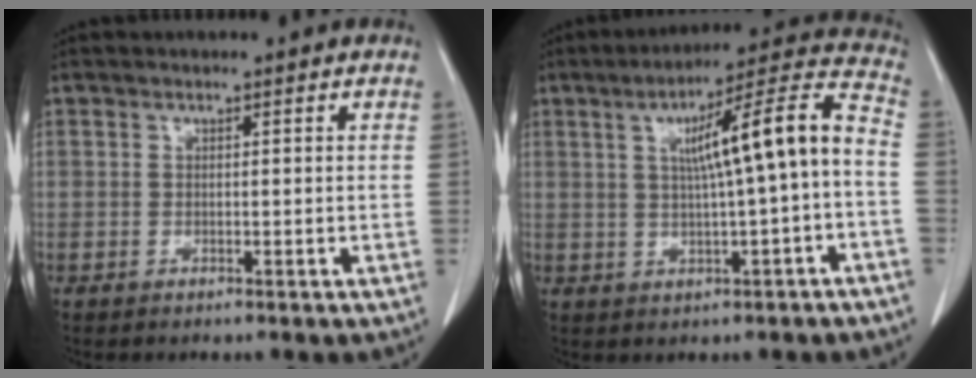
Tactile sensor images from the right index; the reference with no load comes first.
{"total": 12.5, "force": [0.3, 0.5, 12.5], "torque": [-0.181, 0.032, 0.005]}